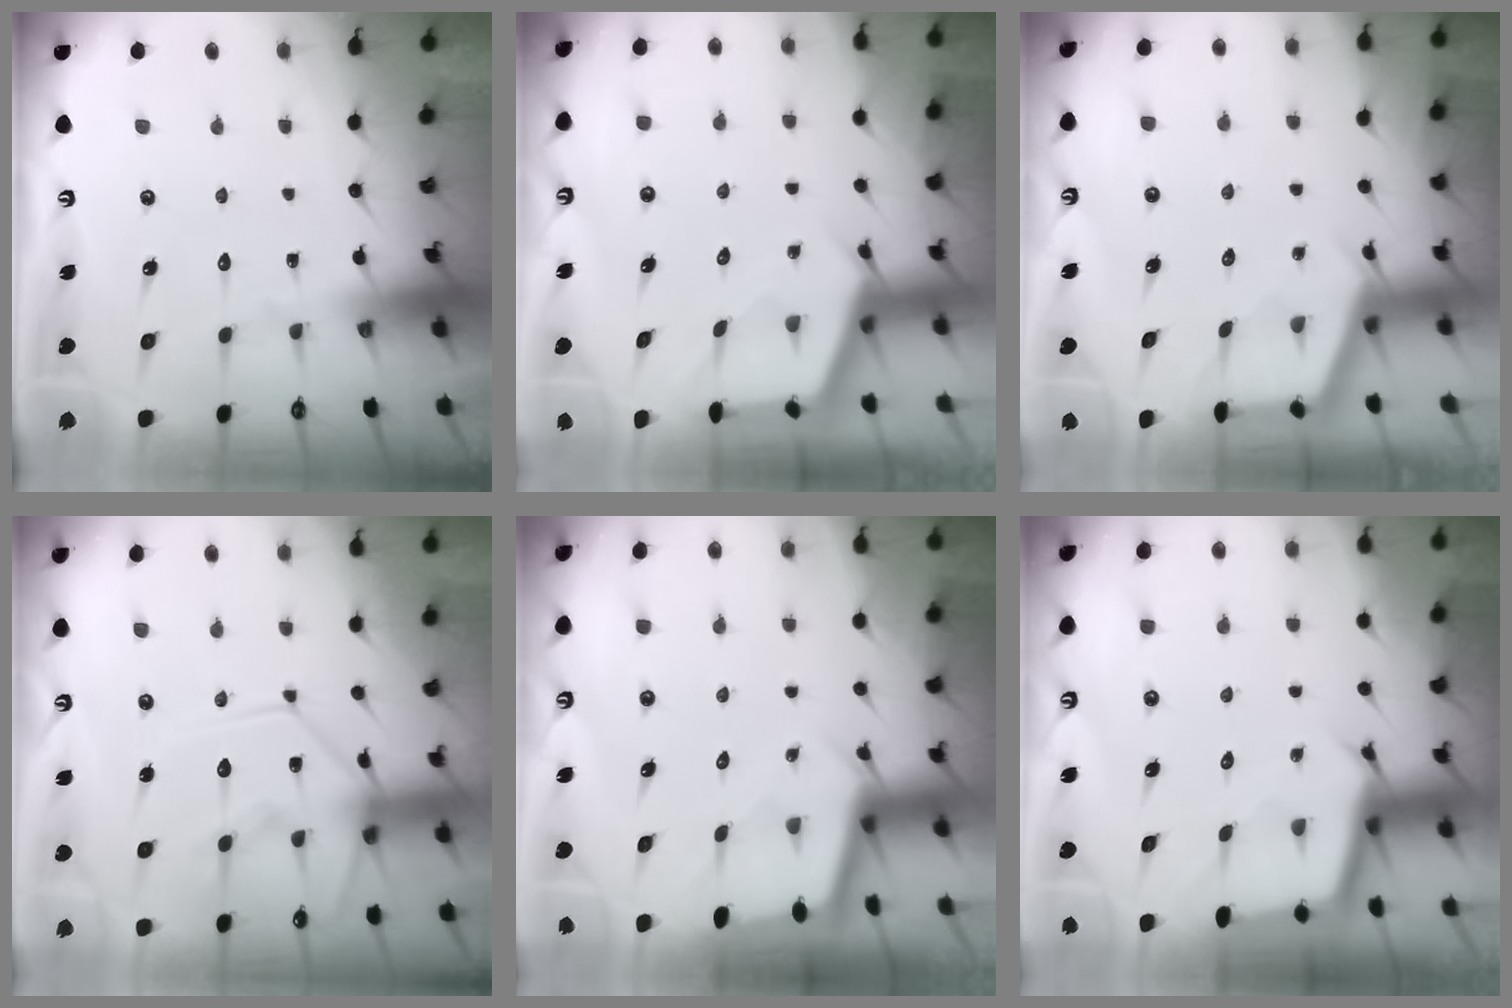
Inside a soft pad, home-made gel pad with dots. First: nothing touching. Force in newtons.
{"total": 2.5, "press": 2.5, "slide": 0.3}
{"total": 2.9, "press": 2.8, "slide": 0.3}
{"total": 15.0, "press": 14.9, "slide": 1.3}
{"total": 2.0, "press": 2.0, "slide": 0.2}
{"total": 2.5, "press": 2.5, "slide": 0.1}